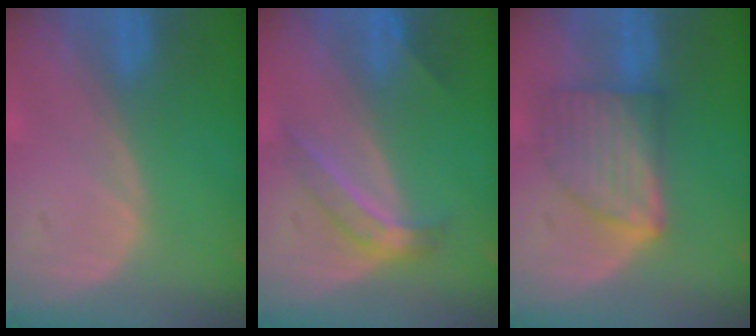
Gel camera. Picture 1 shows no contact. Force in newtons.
{"total": 4.5, "press": 4.3, "slide": 1.2}
{"total": 6.8, "press": 6.8, "slide": 0.1}